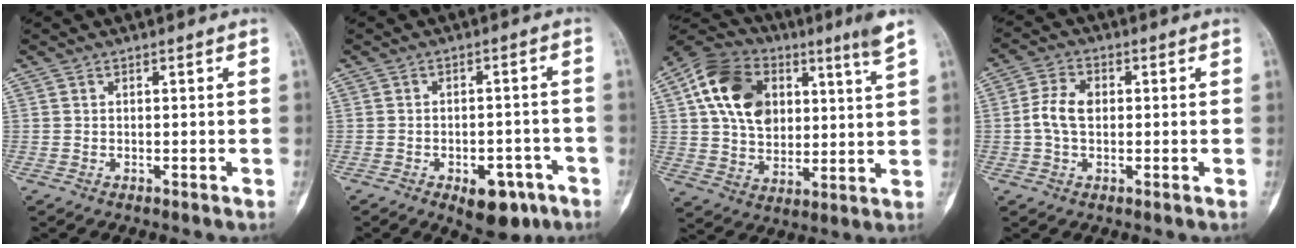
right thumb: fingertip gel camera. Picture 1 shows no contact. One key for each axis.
{"total": 8.7, "fx": -4.5, "fy": 4.7, "fz": 5.7, "tx": -0.052, "ty": 0.026, "tz": -0.051}
{"total": 16.9, "fx": 7.0, "fy": 9.1, "fz": 12.4, "tx": -0.184, "ty": -0.011, "tz": 0.116}
{"total": 5.6, "fx": 0.0, "fy": 3.8, "fz": 4.2, "tx": -0.090, "ty": 0.016, "tz": -0.002}